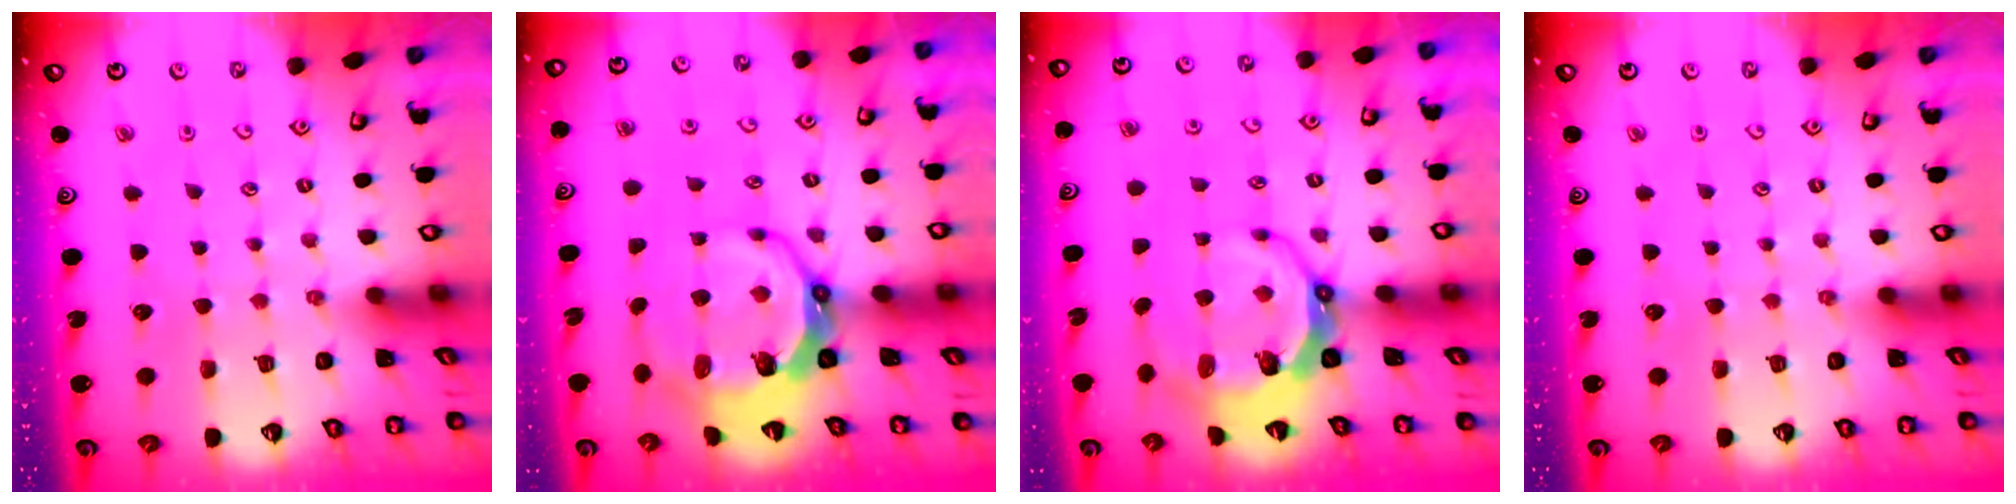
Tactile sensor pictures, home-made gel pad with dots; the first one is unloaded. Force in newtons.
{"total": 12.1, "press": 11.2, "slide": 4.6}
{"total": 8.4, "press": 7.3, "slide": 4.2}
{"total": 0.0}